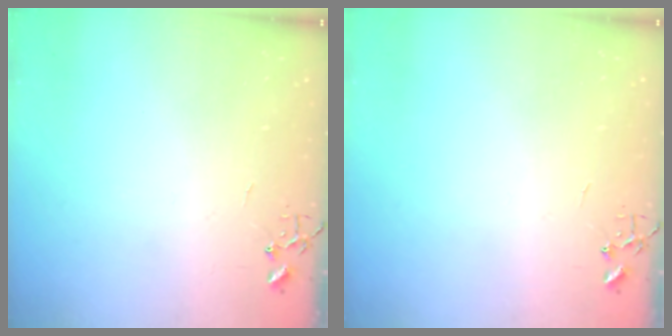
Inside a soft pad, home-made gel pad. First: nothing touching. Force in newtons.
{"total": 0.0}